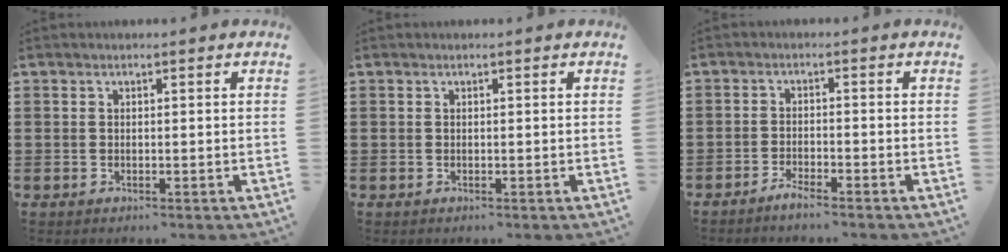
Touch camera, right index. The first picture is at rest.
{"total": 0.0}
{"total": 2.1, "force": [-2.0, -0.2, 0.6], "torque": [-0.012, 0.000, -0.038]}